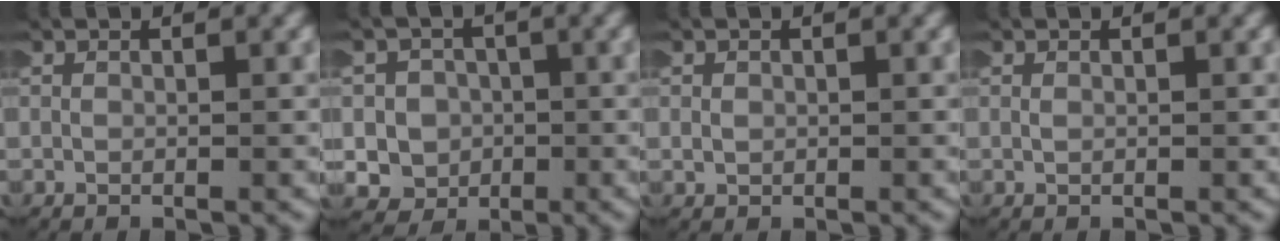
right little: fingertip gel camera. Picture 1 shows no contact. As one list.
[{"total": 11.2, "force": [-3.7, 10.4, 2.1], "torque": [-0.079, -0.040, -0.071]}, {"total": 0.8, "force": [0.1, 0.7, 0.3], "torque": [-0.015, 0.004, 0.002]}, {"total": 0.0}]